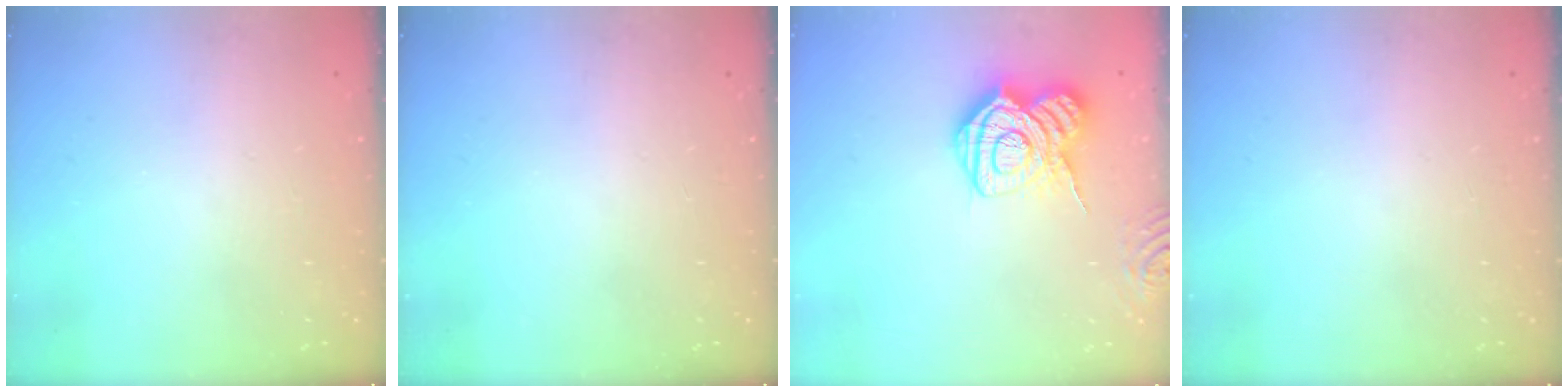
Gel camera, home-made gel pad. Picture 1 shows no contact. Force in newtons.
{"total": 0.0}
{"total": 13.5, "press": 13.5, "slide": 0.9}
{"total": 0.0}